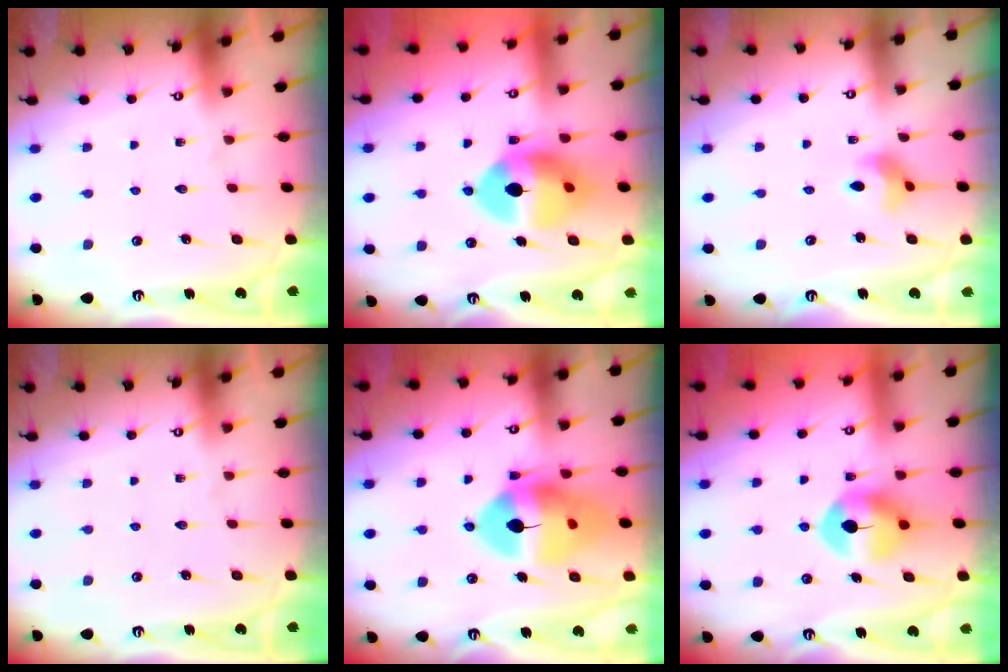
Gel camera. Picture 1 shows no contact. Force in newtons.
{"total": 12.0, "press": 11.8, "slide": 1.9}
{"total": 6.0, "press": 5.9, "slide": 0.6}
{"total": 0.0}
{"total": 16.3, "press": 16.1, "slide": 2.1}
{"total": 9.1, "press": 9.1, "slide": 0.9}